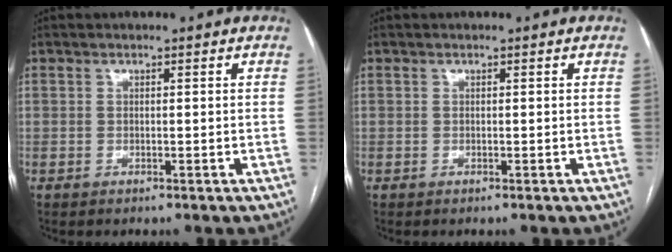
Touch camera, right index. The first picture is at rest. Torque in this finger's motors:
{"motor_torque": [0.00, 0.00, 0.00, 0.00]}